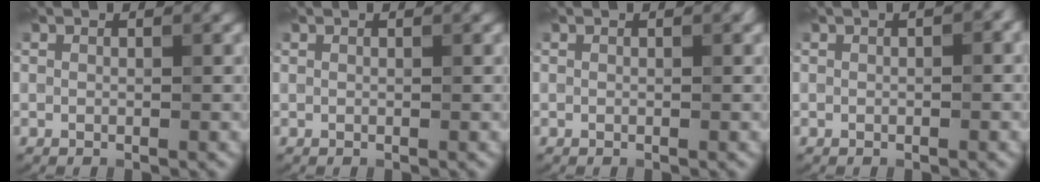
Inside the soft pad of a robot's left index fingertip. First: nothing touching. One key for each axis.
{"total": 0.0}
{"total": 0.0}
{"total": 1.6, "fx": 0.1, "fy": 0.7, "fz": 1.4, "tx": -0.015, "ty": 0.003, "tz": 0.004}